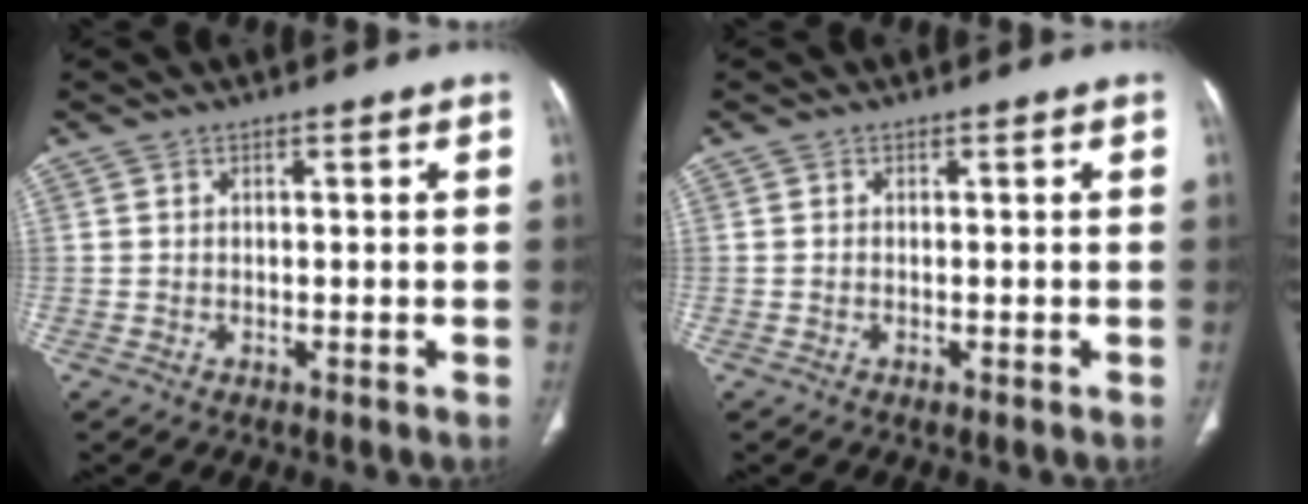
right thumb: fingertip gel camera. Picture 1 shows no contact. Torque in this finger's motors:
{"motor_torque": [-0.05, 0.20, -0.23, 0.11, 0.03]}